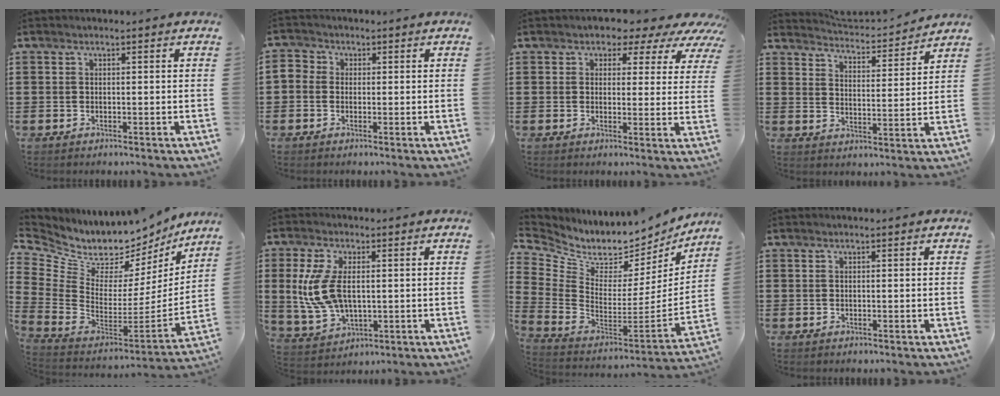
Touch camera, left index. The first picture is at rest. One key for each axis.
{"total": 1.8, "fx": -0.7, "fy": 1.6, "fz": 0.4, "tx": -0.013, "ty": 0.008, "tz": -0.017}
{"total": 3.4, "fx": 2.6, "fy": 2.0, "fz": 1.0, "tx": -0.024, "ty": -0.017, "tz": 0.037}
{"total": 3.7, "fx": 3.7, "fy": -0.2, "fz": 0.1, "tx": -0.025, "ty": -0.033, "tz": 0.059}
{"total": 6.1, "fx": 5.1, "fy": 3.2, "fz": 1.0, "tx": -0.064, "ty": -0.062, "tz": 0.087}
{"total": 9.0, "fx": 0.7, "fy": 5.0, "fz": 7.5, "tx": -0.184, "ty": 0.003, "tz": 0.006}
{"total": 5.1, "fx": 4.5, "fy": 2.0, "fz": 1.1, "tx": -0.061, "ty": -0.063, "tz": 0.073}
{"total": 0.0}